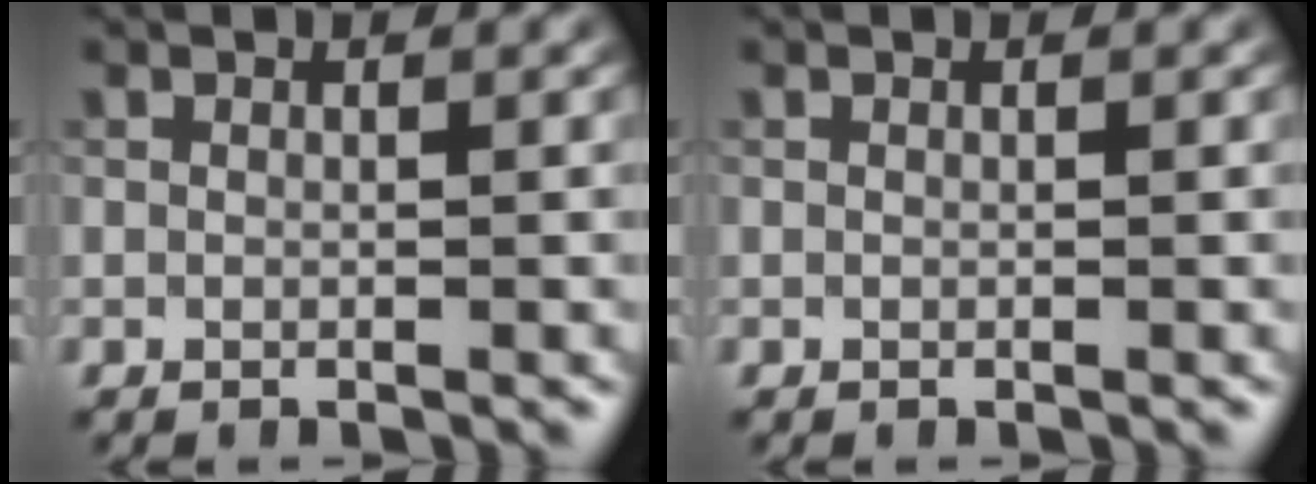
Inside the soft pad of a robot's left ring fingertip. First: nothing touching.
{"total": 0.0}